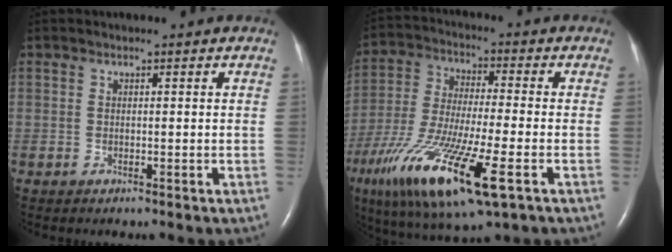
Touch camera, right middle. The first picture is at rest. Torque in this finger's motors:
{"motor_torque": [1.67, -0.47, 1.02, 0.20]}